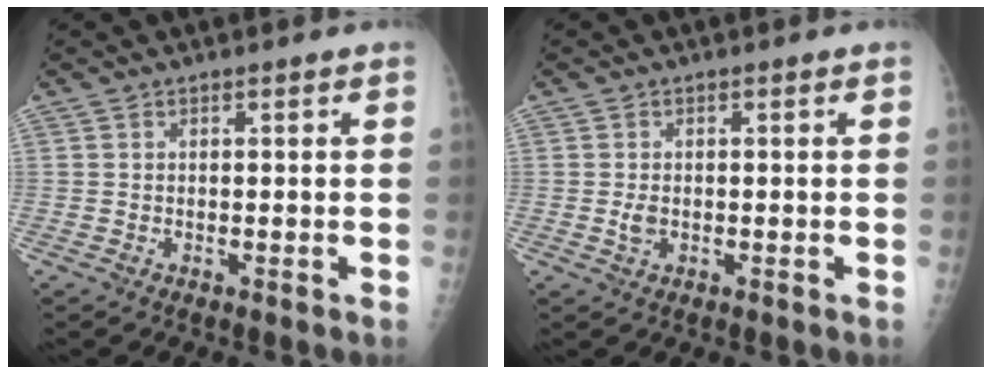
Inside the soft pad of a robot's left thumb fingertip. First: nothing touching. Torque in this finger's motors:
{"motor_torque": [-0.19, -0.18, 0.33, 0.10, 0.06]}